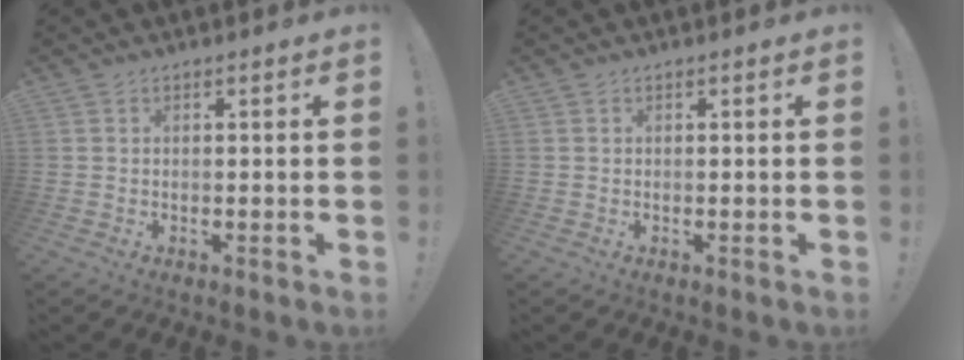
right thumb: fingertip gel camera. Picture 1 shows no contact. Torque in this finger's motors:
{"motor_torque": [0.00, 0.00, 0.00, 0.00, 0.02]}